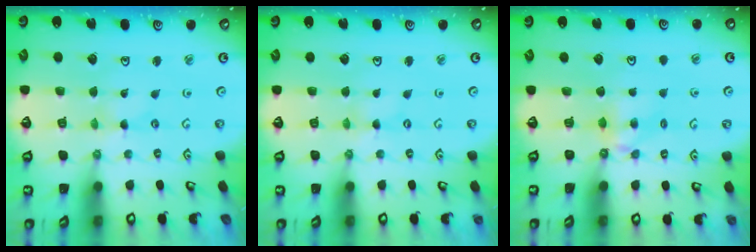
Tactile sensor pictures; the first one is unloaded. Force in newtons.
{"total": 0.0}
{"total": 4.7, "press": 4.7, "slide": 0.4}